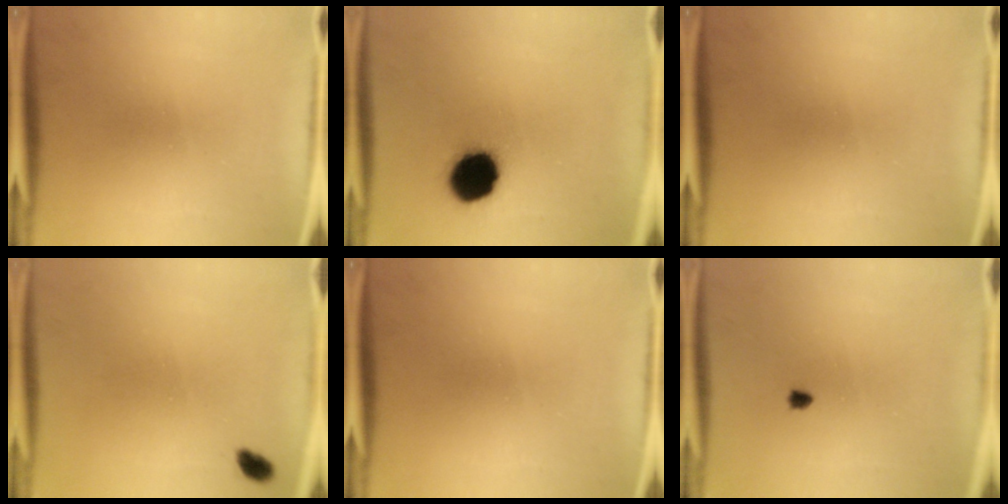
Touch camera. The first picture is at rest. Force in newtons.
{"total": 14.6}
{"total": 0.0}
{"total": 1.8}
{"total": 0.0}
{"total": 0.6}